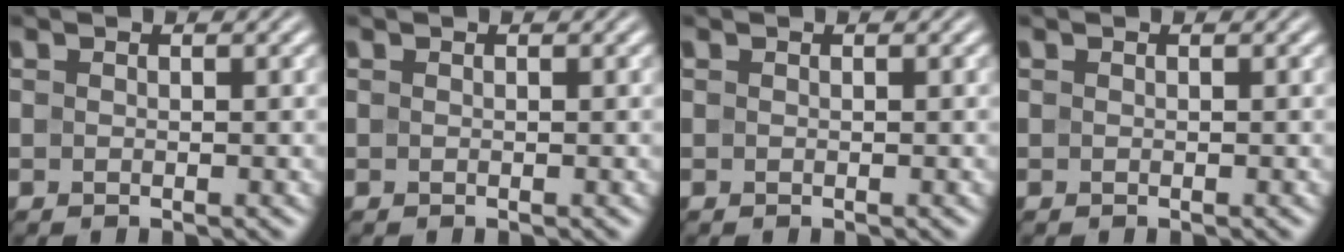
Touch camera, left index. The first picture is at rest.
{"total": 0.0}
{"total": 0.0}
{"total": 0.0}